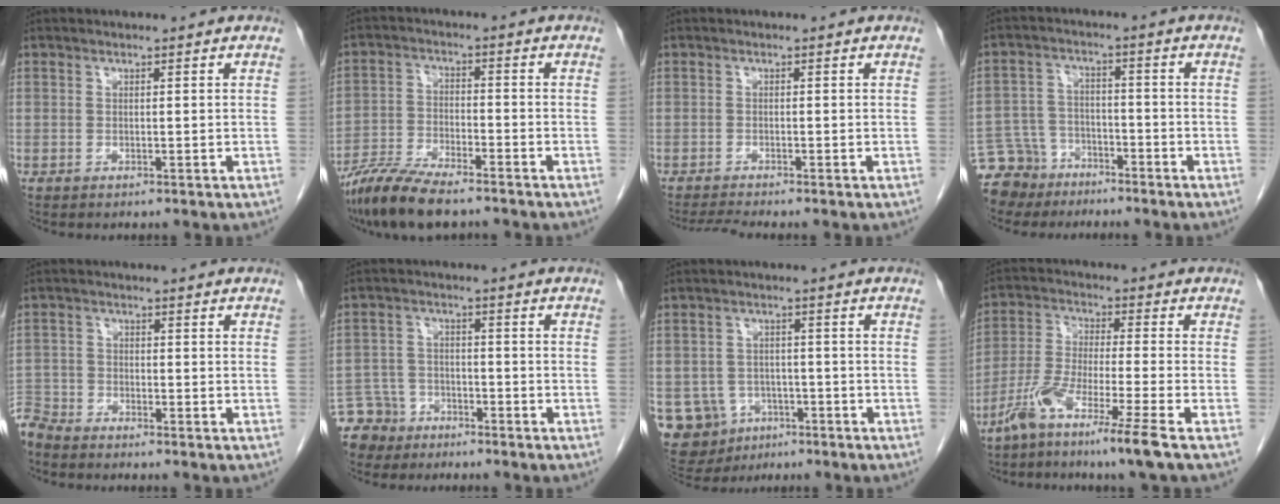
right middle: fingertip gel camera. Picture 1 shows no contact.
{"total": 10.2, "force": [-8.2, 1.9, 5.7], "torque": [-0.113, -0.027, -0.151]}
{"total": 2.5, "force": [-2.2, -0.9, 0.6], "torque": [-0.022, -0.016, -0.044]}
{"total": 8.1, "force": [-6.3, 5.0, 0.3], "torque": [-0.017, 0.008, -0.113]}
{"total": 4.8, "force": [-4.6, 1.0, 0.4], "torque": [-0.001, -0.014, -0.094]}
{"total": 6.4, "force": [-5.0, 3.9, -0.2], "torque": [0.003, -0.001, -0.095]}
{"total": 8.9, "force": [-3.8, 7.9, 1.9], "torque": [-0.053, 0.011, -0.045]}
{"total": 9.6, "force": [-6.8, -1.6, 6.7], "torque": [-0.132, -0.030, -0.132]}